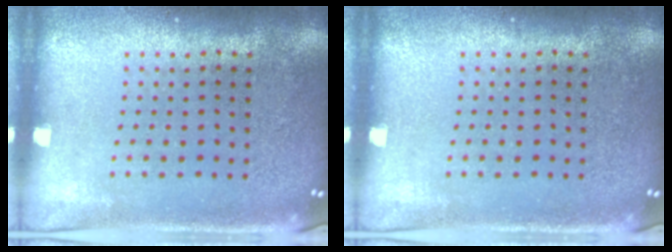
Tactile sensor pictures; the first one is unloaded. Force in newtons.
{"total": 0.0}